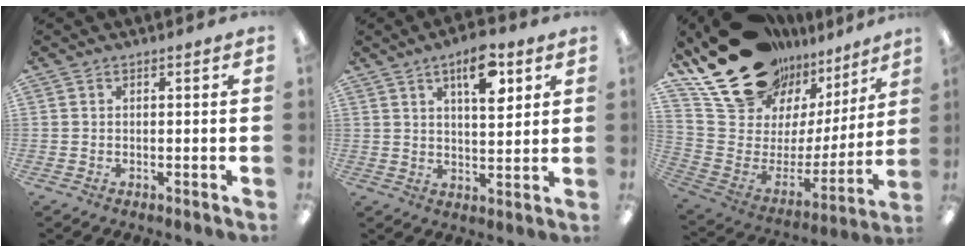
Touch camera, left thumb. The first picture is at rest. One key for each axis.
{"total": 10.1, "fx": 5.4, "fy": 4.1, "fz": 7.4, "tx": -0.098, "ty": -0.025, "tz": 0.086}
{"total": 21.2, "fx": 16.4, "fy": 10.9, "fz": 7.9, "tx": -0.145, "ty": -0.114, "tz": 0.307}